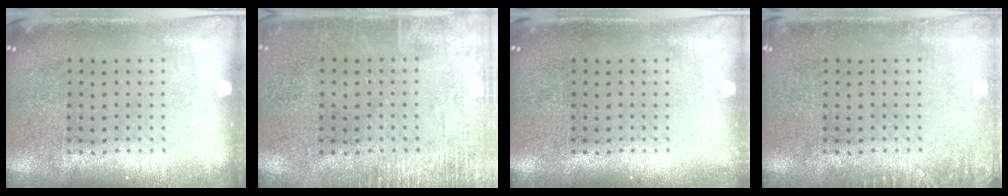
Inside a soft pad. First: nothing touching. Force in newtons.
{"total": 2.2, "press": 2.2, "slide": 0.3}
{"total": 0.5, "press": 0.5, "slide": 0.2}
{"total": 1.4, "press": 1.3, "slide": 0.2}